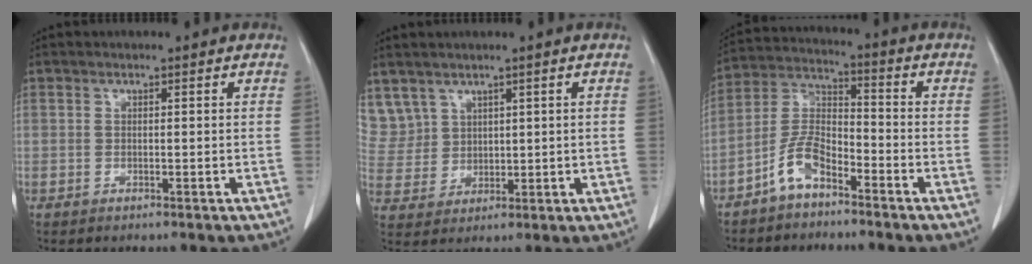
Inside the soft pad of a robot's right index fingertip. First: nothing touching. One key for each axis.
{"total": 8.1, "fx": 5.1, "fy": 6.2, "fz": 0.9, "tx": -0.032, "ty": 0.022, "tz": 0.124}
{"total": 7.5, "fx": -4.9, "fy": 3.0, "fz": 4.8, "tx": -0.113, "ty": 0.011, "tz": -0.105}